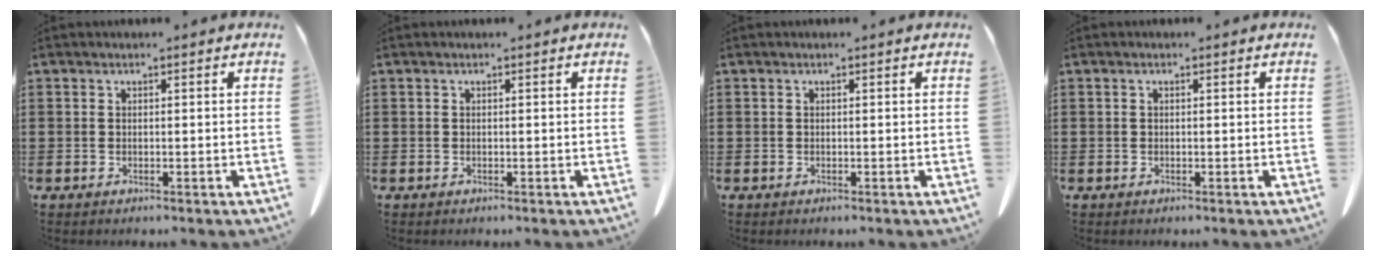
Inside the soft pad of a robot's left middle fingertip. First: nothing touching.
{"total": 0.0}
{"total": 0.0}
{"total": 0.0}